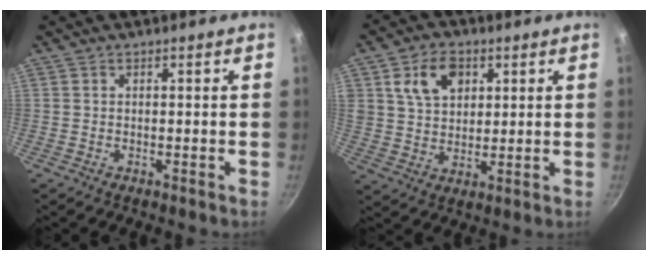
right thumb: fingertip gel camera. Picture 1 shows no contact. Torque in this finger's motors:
{"motor_torque": [0.61, 0.71, 1.50, 1.26, 0.33]}